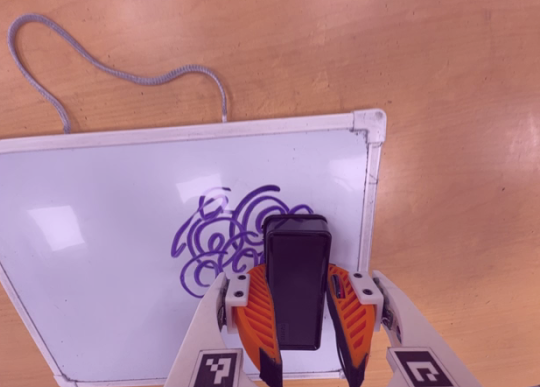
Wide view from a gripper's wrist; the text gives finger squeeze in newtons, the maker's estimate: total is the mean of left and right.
{"total": 13.9, "left": 13.9, "right": 14.0}